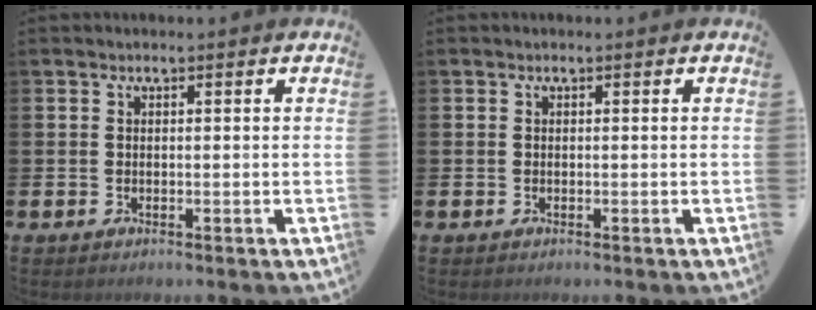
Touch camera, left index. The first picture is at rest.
{"total": 0.0}